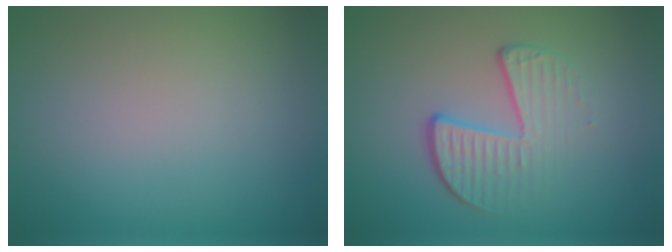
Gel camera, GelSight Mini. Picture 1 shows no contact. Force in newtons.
{"total": 3.9, "press": 2.7, "slide": 2.8}